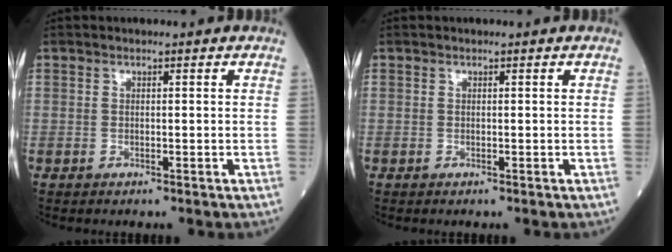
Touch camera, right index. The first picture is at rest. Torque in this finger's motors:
{"motor_torque": [0.00, 0.00, 0.00, 0.00]}